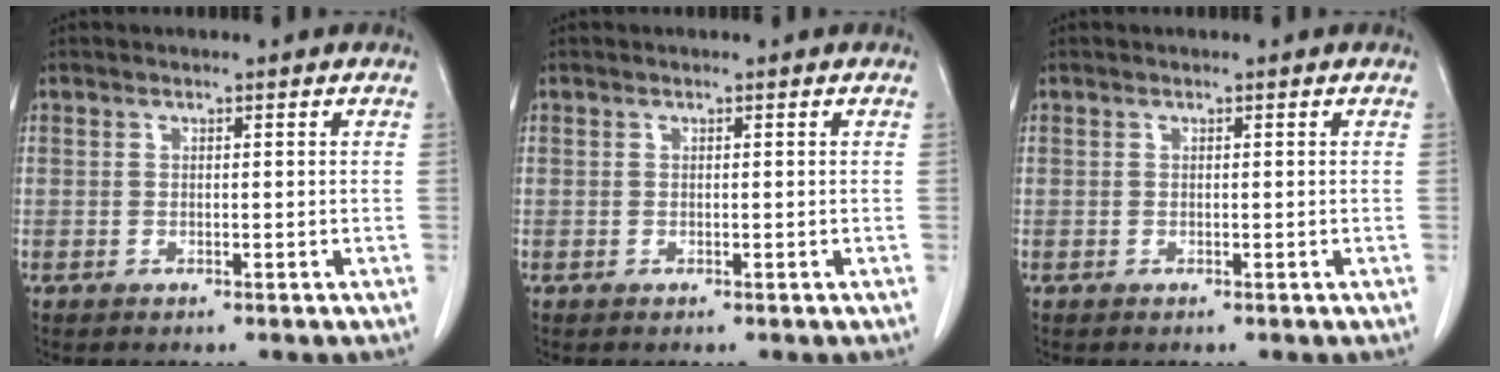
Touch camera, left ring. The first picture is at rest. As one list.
[{"total": 0.0}, {"total": 0.0}]